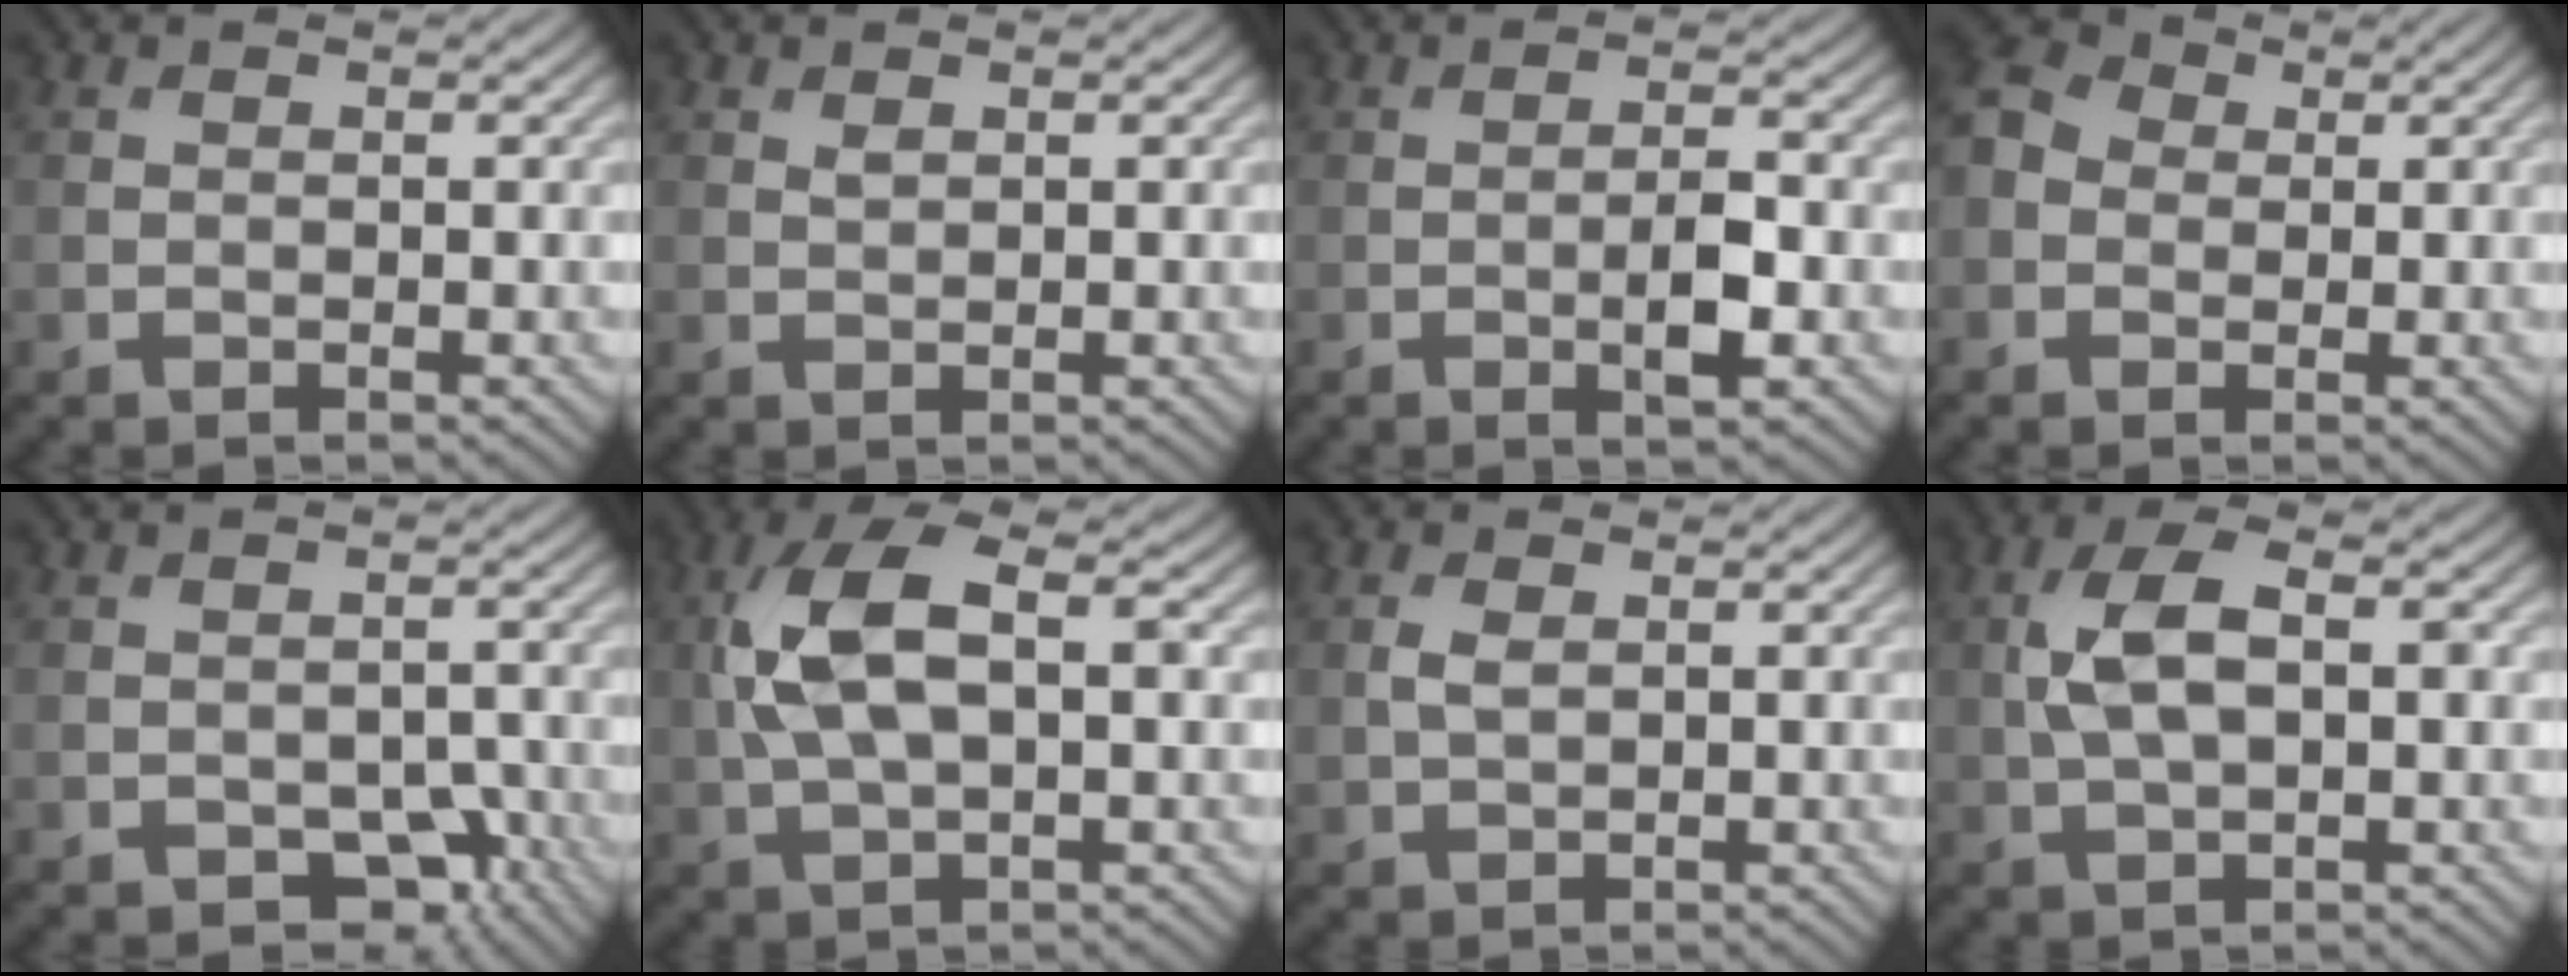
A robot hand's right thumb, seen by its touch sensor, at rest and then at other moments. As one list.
[{"total": 0.7, "force": [0.5, 0.3, 0.4], "torque": [-0.011, -0.001, 0.010]}, {"total": 3.6, "force": [-1.0, 1.0, 3.3], "torque": [-0.060, 0.000, -0.020]}, {"total": 5.4, "force": [-0.1, 4.7, 2.7], "torque": [-0.074, 0.006, -0.012]}, {"total": 5.6, "force": [-3.0, 3.7, 3.0], "torque": [-0.038, 0.001, -0.041]}, {"total": 9.9, "force": [1.0, 4.7, 8.7], "torque": [-0.193, 0.016, 0.016]}, {"total": 2.2, "force": [0.5, 1.3, 1.7], "torque": [-0.044, 0.001, 0.013]}, {"total": 6.7, "force": [0.6, 3.1, 5.9], "torque": [-0.127, 0.010, 0.009]}]